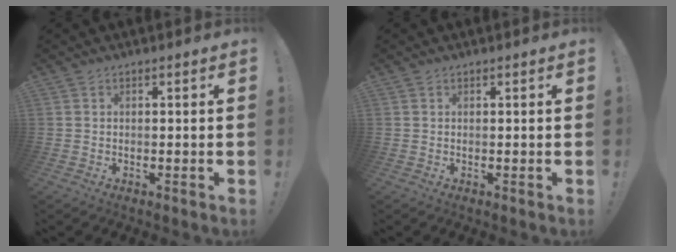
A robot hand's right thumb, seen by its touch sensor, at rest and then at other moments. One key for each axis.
{"total": 0.0}